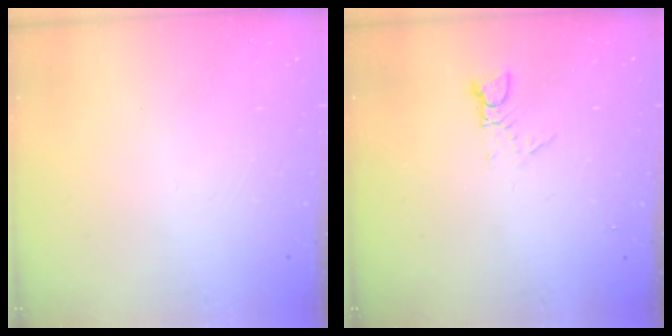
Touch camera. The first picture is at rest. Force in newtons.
{"total": 2.9, "press": 2.9, "slide": 0.2}